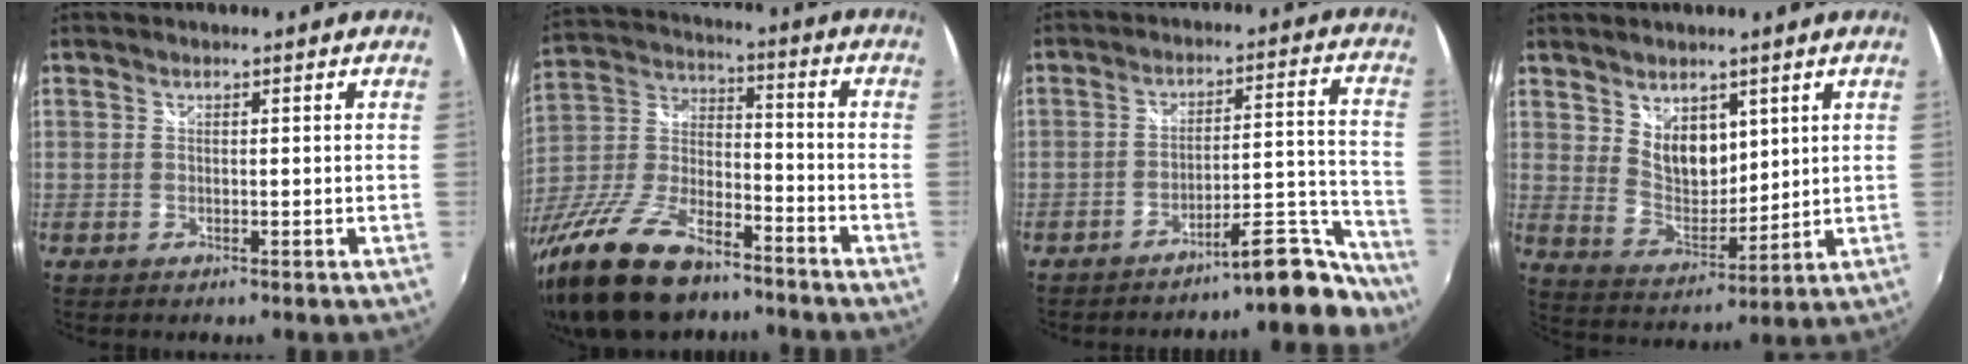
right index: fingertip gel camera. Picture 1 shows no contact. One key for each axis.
{"total": 22.8, "fx": -15.9, "fy": 9.4, "fz": 13.5, "tx": -0.290, "ty": -0.020, "tz": -0.281}
{"total": 12.1, "fx": -11.5, "fy": 1.5, "fz": 3.5, "tx": -0.021, "ty": 0.049, "tz": -0.158}
{"total": 8.0, "fx": 4.3, "fy": 4.9, "fz": 4.6, "tx": -0.068, "ty": -0.003, "tz": 0.087}